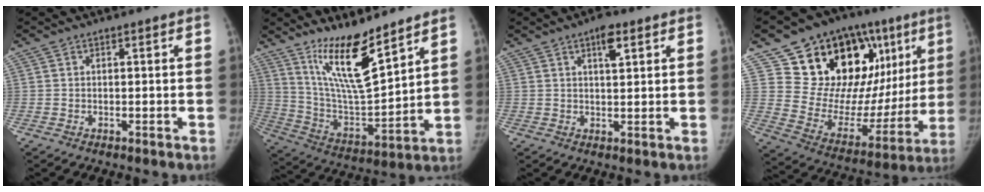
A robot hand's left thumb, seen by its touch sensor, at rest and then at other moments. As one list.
[{"total": 15.6, "force": [10.9, 3.5, 10.6], "torque": [-0.167, -0.081, 0.215]}, {"total": 4.2, "force": [2.2, 1.6, 3.2], "torque": [-0.042, -0.007, 0.034]}, {"total": 30.1, "force": [13.2, 17.5, 20.7], "torque": [-0.244, -0.001, 0.225]}]